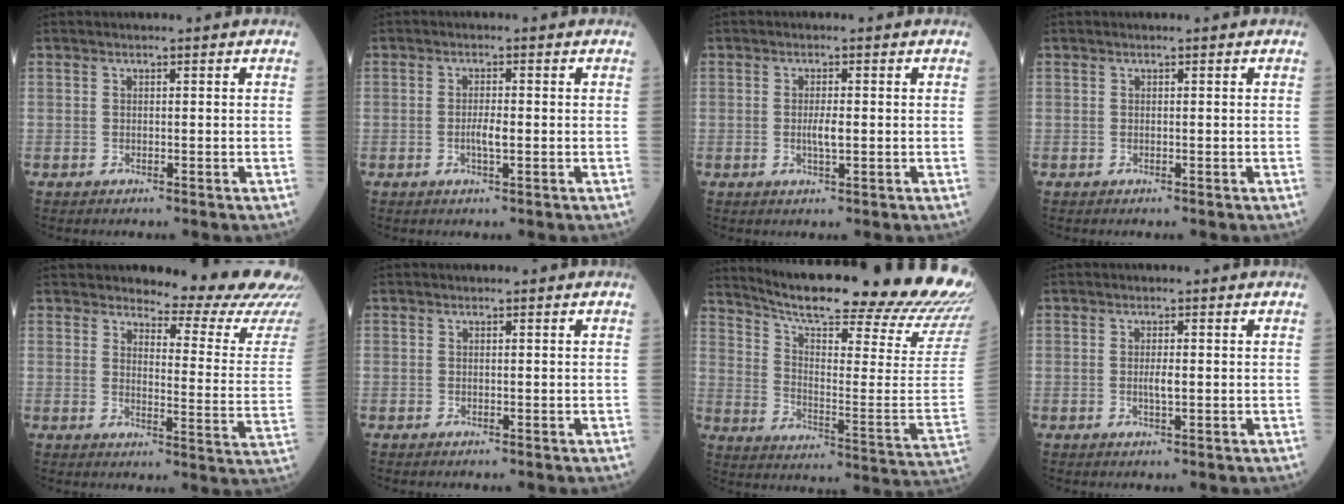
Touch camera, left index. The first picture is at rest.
{"total": 2.2, "force": [-0.4, 0.3, 2.1], "torque": [-0.042, 0.001, -0.007]}
{"total": 2.3, "force": [-0.2, 0.3, 2.2], "torque": [-0.046, -0.001, -0.002]}
{"total": 0.0}
{"total": 15.9, "force": [15.3, 0.5, 4.2], "torque": [-0.050, -0.111, 0.163]}
{"total": 0.0}
{"total": 28.8, "force": [25.8, 0.6, 12.8], "torque": [-0.208, -0.109, 0.337]}
{"total": 1.7, "force": [-0.1, 0.2, 1.7], "torque": [-0.035, -0.001, 0.000]}